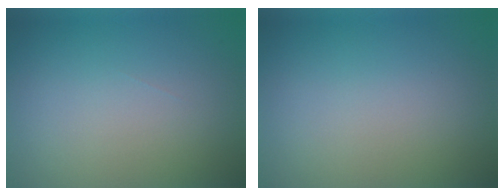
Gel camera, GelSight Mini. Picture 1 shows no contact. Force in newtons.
{"total": 0.0}